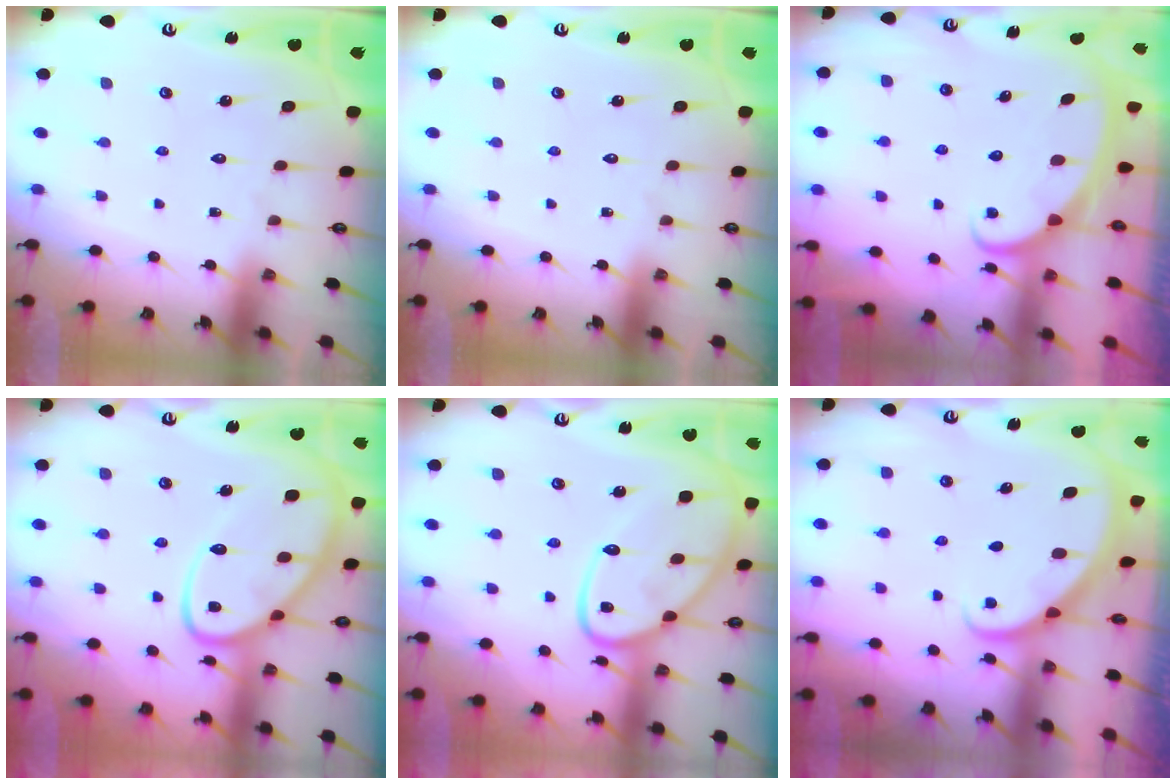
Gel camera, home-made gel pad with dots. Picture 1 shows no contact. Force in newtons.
{"total": 0.0}
{"total": 2.5, "press": 2.5, "slide": 0.3}
{"total": 13.4, "press": 13.3, "slide": 1.3}
{"total": 17.1, "press": 17.0, "slide": 1.5}
{"total": 2.1, "press": 2.1, "slide": 0.1}